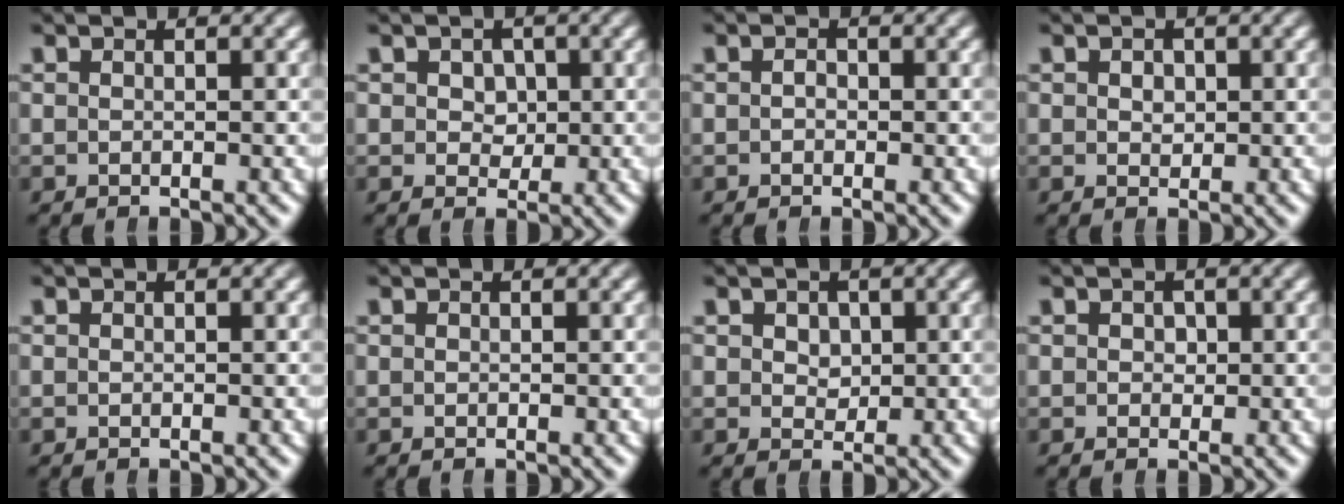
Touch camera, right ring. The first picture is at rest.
{"total": 3.0, "force": [0.5, 2.8, 0.8], "torque": [-0.018, -0.009, 0.008]}
{"total": 0.7, "force": [-0.3, 0.5, 0.3], "torque": [-0.012, -0.006, -0.005]}
{"total": 1.3, "force": [0.3, 1.2, 0.5], "torque": [-0.014, -0.009, 0.009]}
{"total": 0.0}
{"total": 0.0}
{"total": 2.3, "force": [0.8, 2.0, 0.7], "torque": [-0.022, -0.015, 0.020]}
{"total": 1.0, "force": [0.0, 1.0, 0.0], "torque": [-0.003, -0.004, 0.000]}